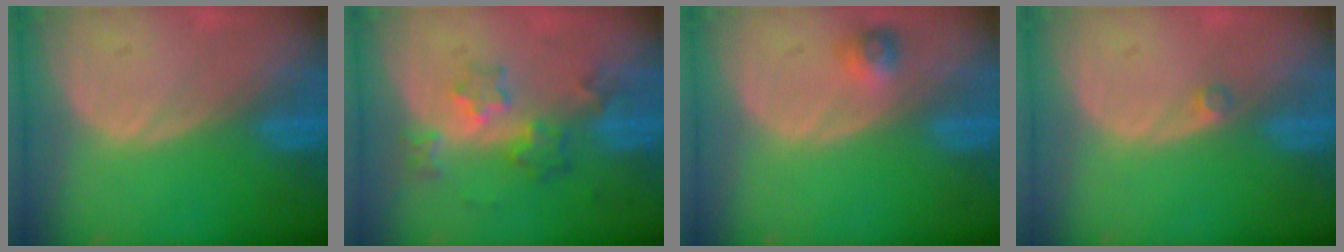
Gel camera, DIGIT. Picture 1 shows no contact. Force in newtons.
{"total": 5.9, "press": 5.4, "slide": 2.5}
{"total": 2.5, "press": 2.3, "slide": 1.0}
{"total": 1.0, "press": 0.9, "slide": 0.5}